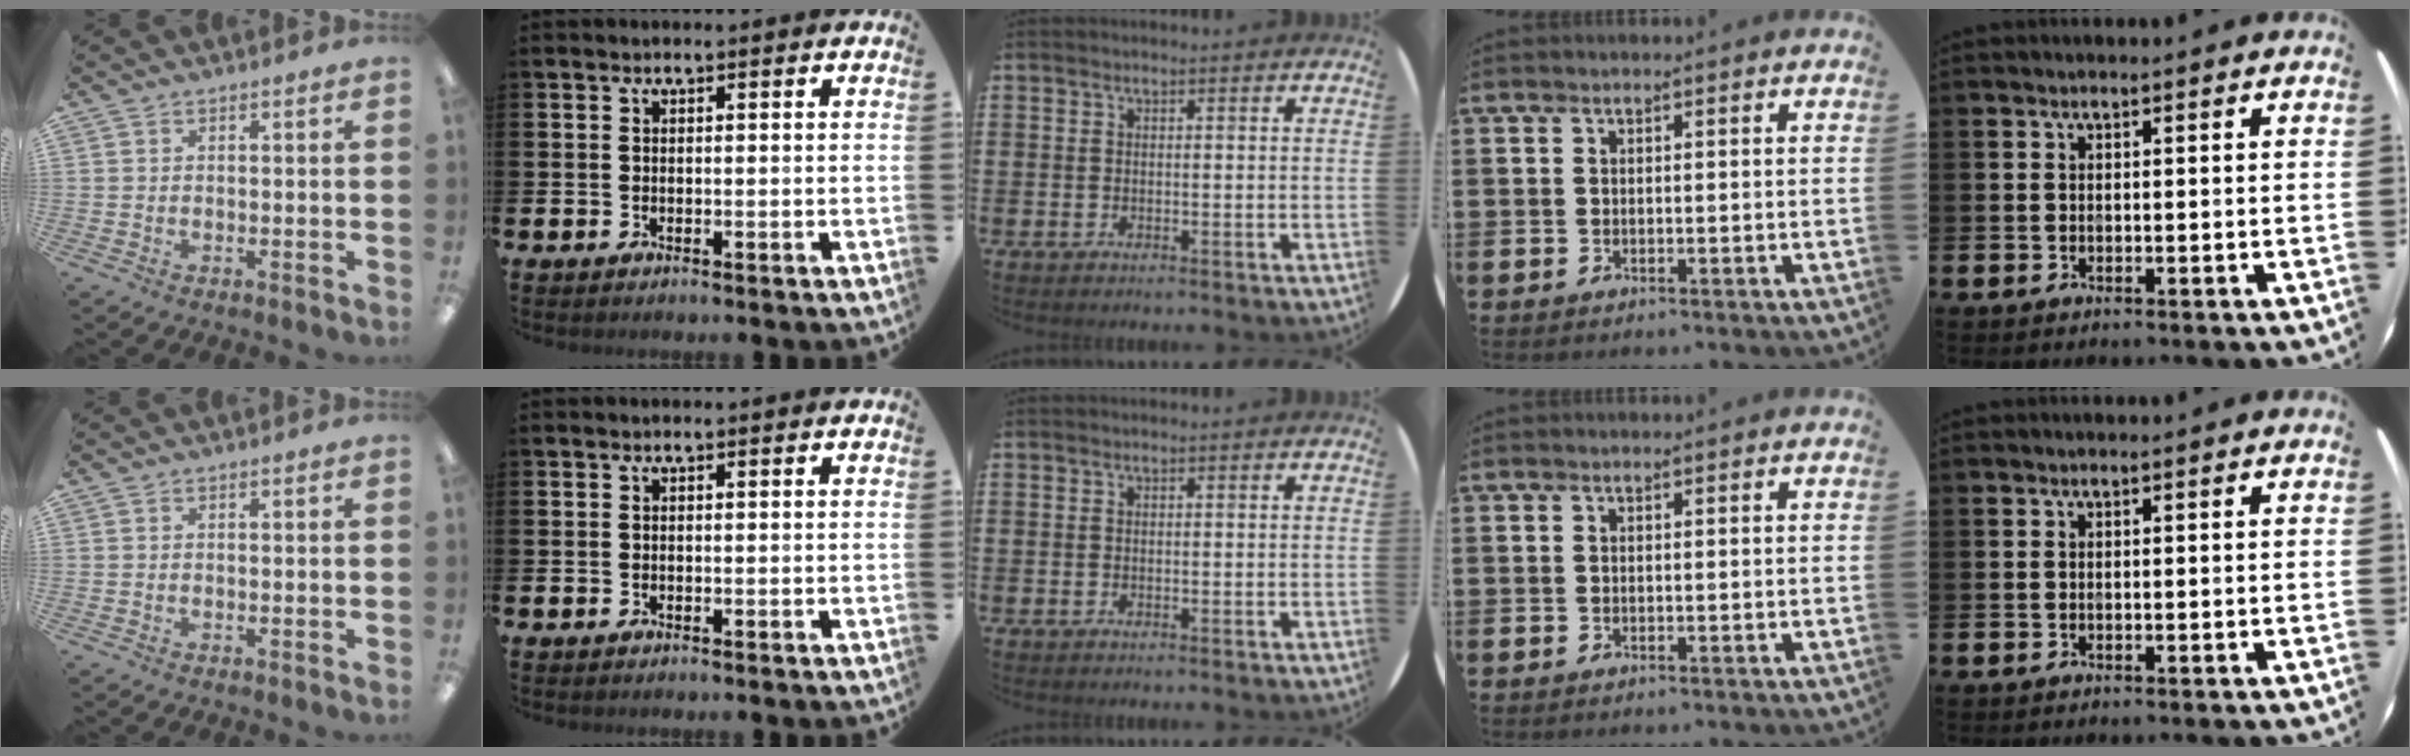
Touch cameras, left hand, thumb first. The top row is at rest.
{}